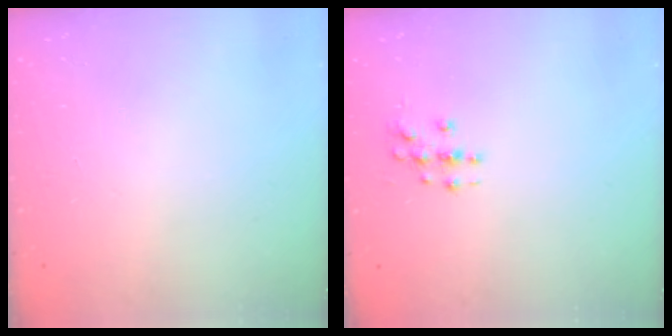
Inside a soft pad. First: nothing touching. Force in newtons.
{"total": 3.1, "press": 3.1, "slide": 0.2}